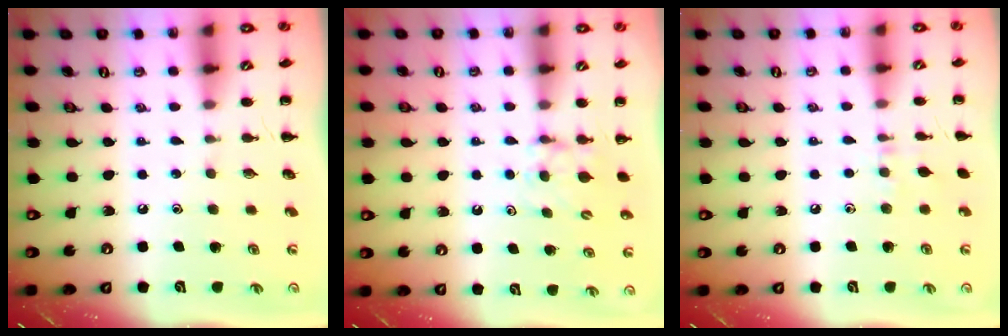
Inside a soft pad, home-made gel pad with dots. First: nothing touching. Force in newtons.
{"total": 5.3, "press": 5.1, "slide": 1.4}
{"total": 5.9, "press": 5.8, "slide": 1.2}